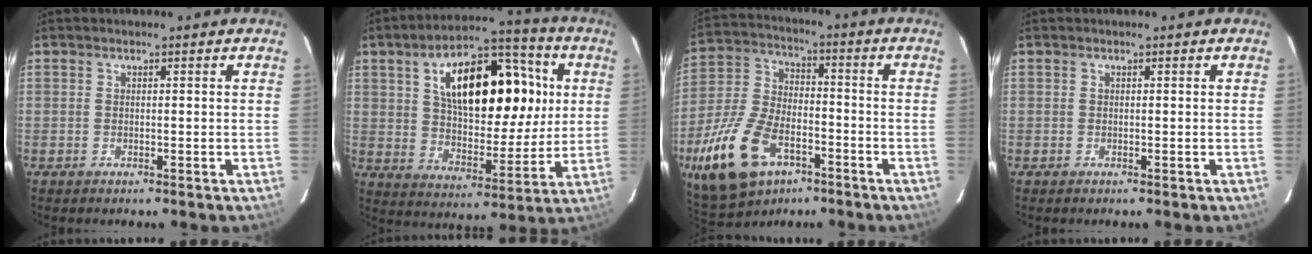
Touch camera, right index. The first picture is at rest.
{"total": 21.1, "force": [5.9, 10.8, 17.1], "torque": [-0.286, 0.031, 0.101]}
{"total": 19.1, "force": [-9.5, 10.7, 12.6], "torque": [-0.288, -0.011, -0.169]}
{"total": 0.0}